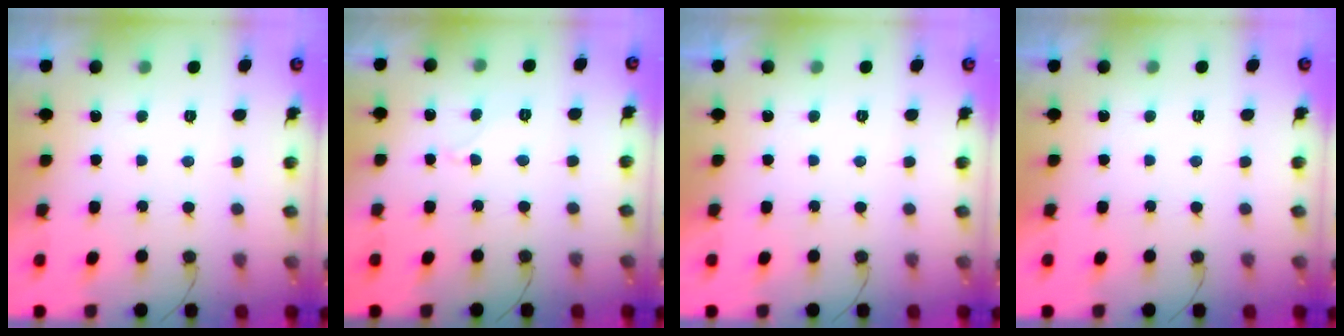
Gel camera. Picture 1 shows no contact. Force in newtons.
{"total": 4.1, "press": 4.1, "slide": 0.4}
{"total": 1.8, "press": 1.7, "slide": 0.1}
{"total": 1.8, "press": 1.8, "slide": 0.1}